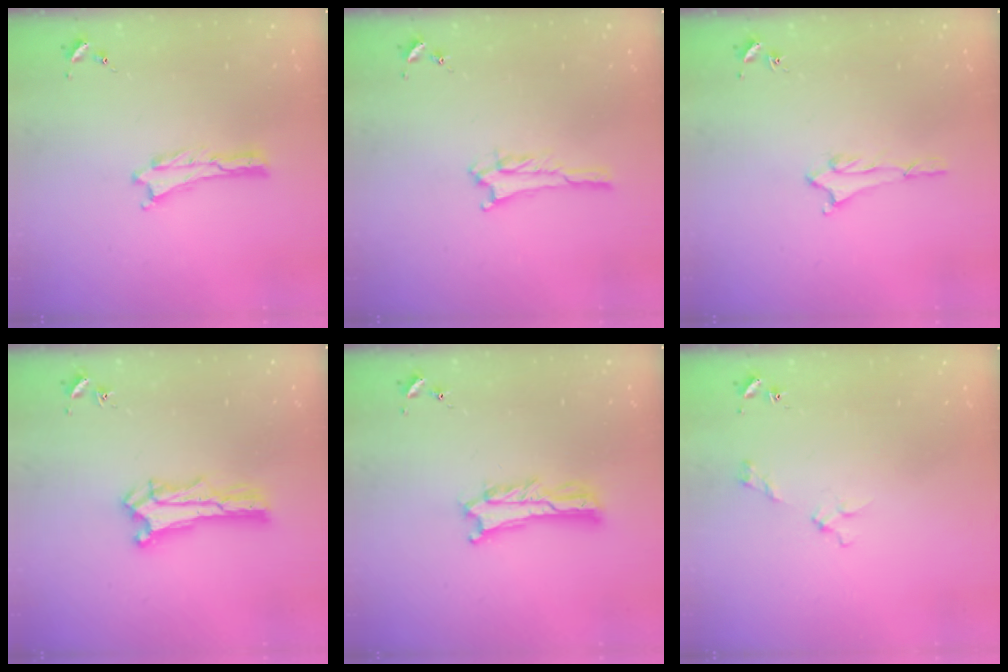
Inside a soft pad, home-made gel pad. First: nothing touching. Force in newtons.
{"total": 2.8, "press": 2.8, "slide": 0.3}
{"total": 1.6, "press": 1.6, "slide": 0.2}
{"total": 1.4, "press": 1.4, "slide": 0.2}
{"total": 3.1, "press": 3.1, "slide": 0.4}
{"total": 2.7, "press": 2.6, "slide": 0.3}